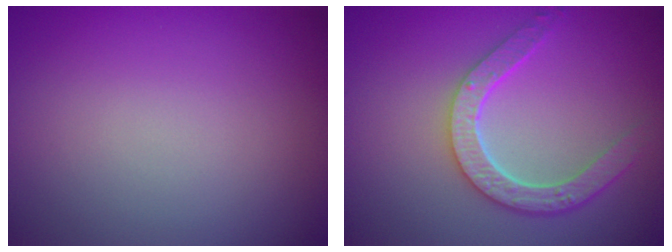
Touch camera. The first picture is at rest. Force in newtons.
{"total": 4.6, "press": 3.6, "slide": 2.8}